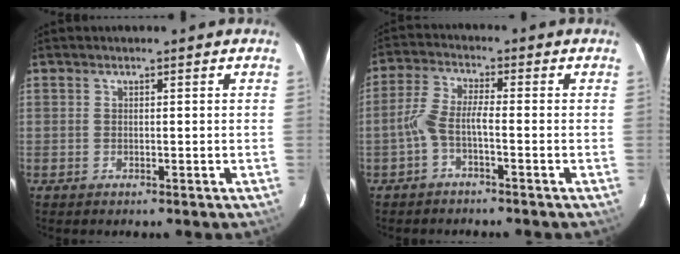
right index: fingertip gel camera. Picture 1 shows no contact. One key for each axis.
{"total": 4.4, "fx": -1.9, "fy": 0.7, "fz": 3.9, "tx": -0.093, "ty": 0.010, "tz": -0.039}